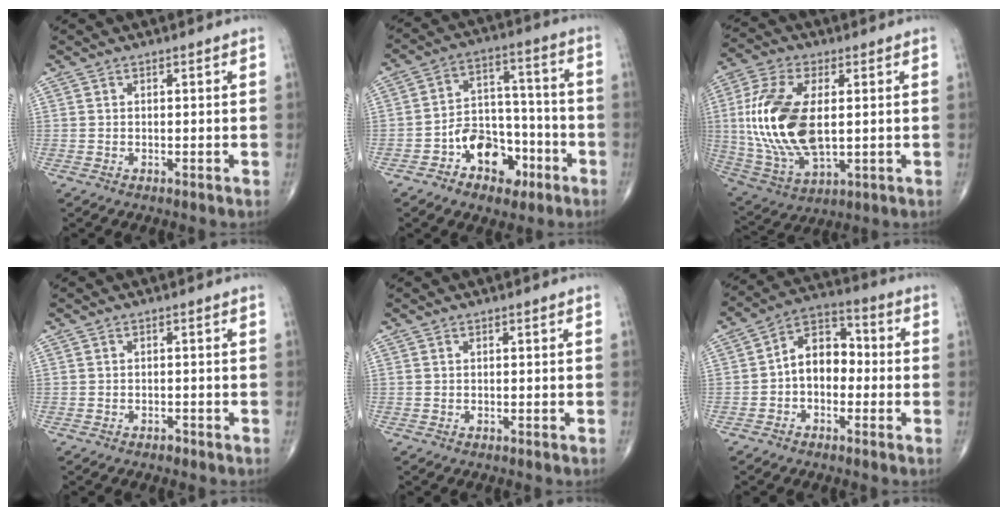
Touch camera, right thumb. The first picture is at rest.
{"total": 12.0, "force": [-5.7, 8.1, 6.8], "torque": [-0.064, 0.058, -0.091]}
{"total": 19.2, "force": [1.3, 10.0, 16.3], "torque": [-0.349, -0.012, 0.032]}
{"total": 0.9, "force": [-0.7, 0.5, 0.2], "torque": [-0.003, 0.002, -0.013]}
{"total": 0.0}
{"total": 9.2, "force": [-1.2, 6.4, 6.4], "torque": [-0.072, 0.035, -0.039]}